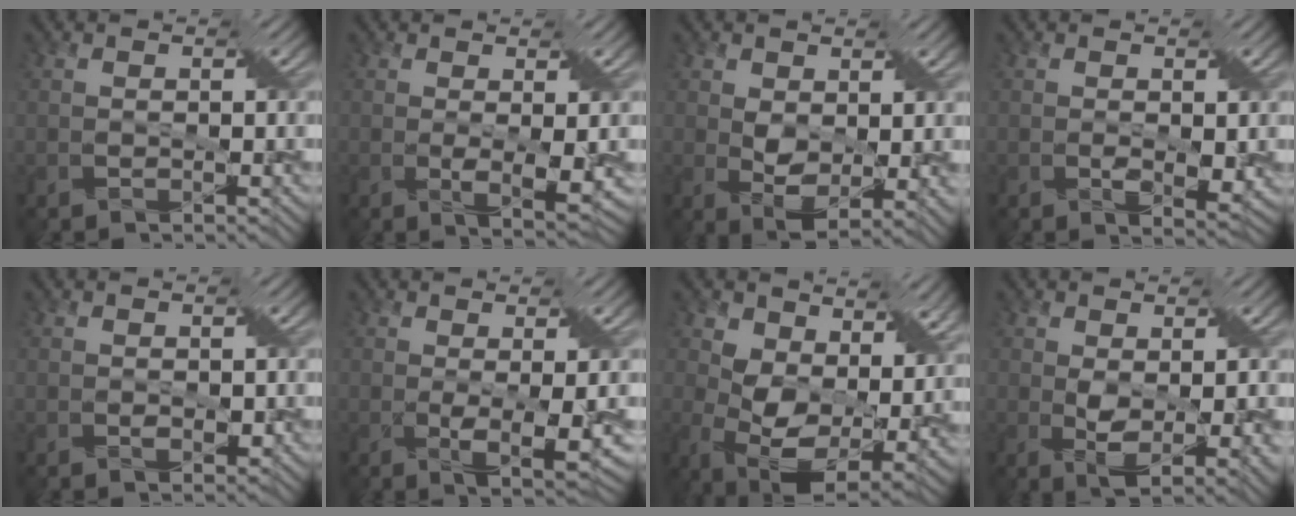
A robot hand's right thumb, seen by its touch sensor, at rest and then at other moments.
{"total": 3.2, "force": [0.3, 0.5, 3.1], "torque": [-0.055, -0.007, 0.011]}
{"total": 4.8, "force": [1.1, 2.8, 3.8], "torque": [-0.069, -0.007, 0.024]}
{"total": 2.9, "force": [0.0, 1.5, 2.5], "torque": [-0.038, -0.011, 0.006]}
{"total": 1.4, "force": [0.0, 0.9, 1.0], "torque": [-0.014, -0.006, 0.004]}
{"total": 4.2, "force": [0.0, 0.7, 4.1], "torque": [-0.071, -0.011, 0.009]}
{"total": 11.6, "force": [4.0, 7.2, 8.2], "torque": [-0.179, -0.019, 0.080]}
{"total": 5.5, "force": [-0.1, 2.5, 4.9], "torque": [-0.086, -0.011, 0.010]}